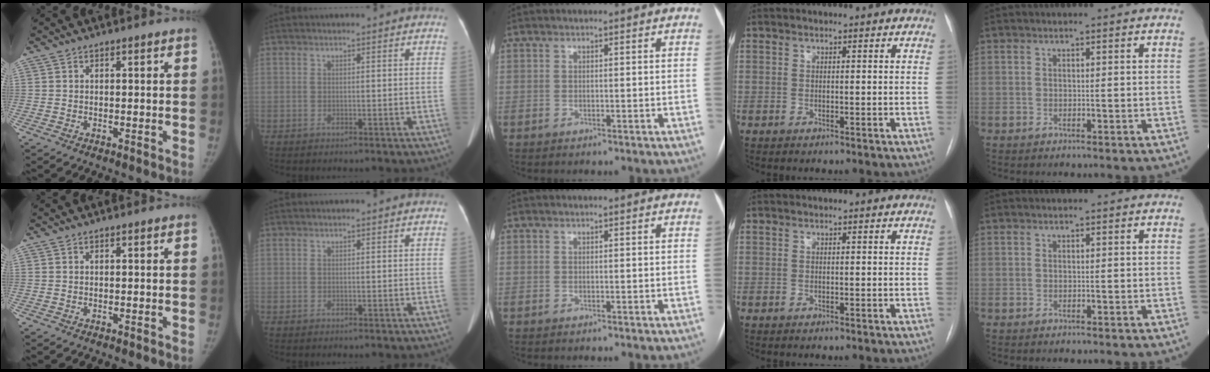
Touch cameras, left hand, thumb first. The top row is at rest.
{}